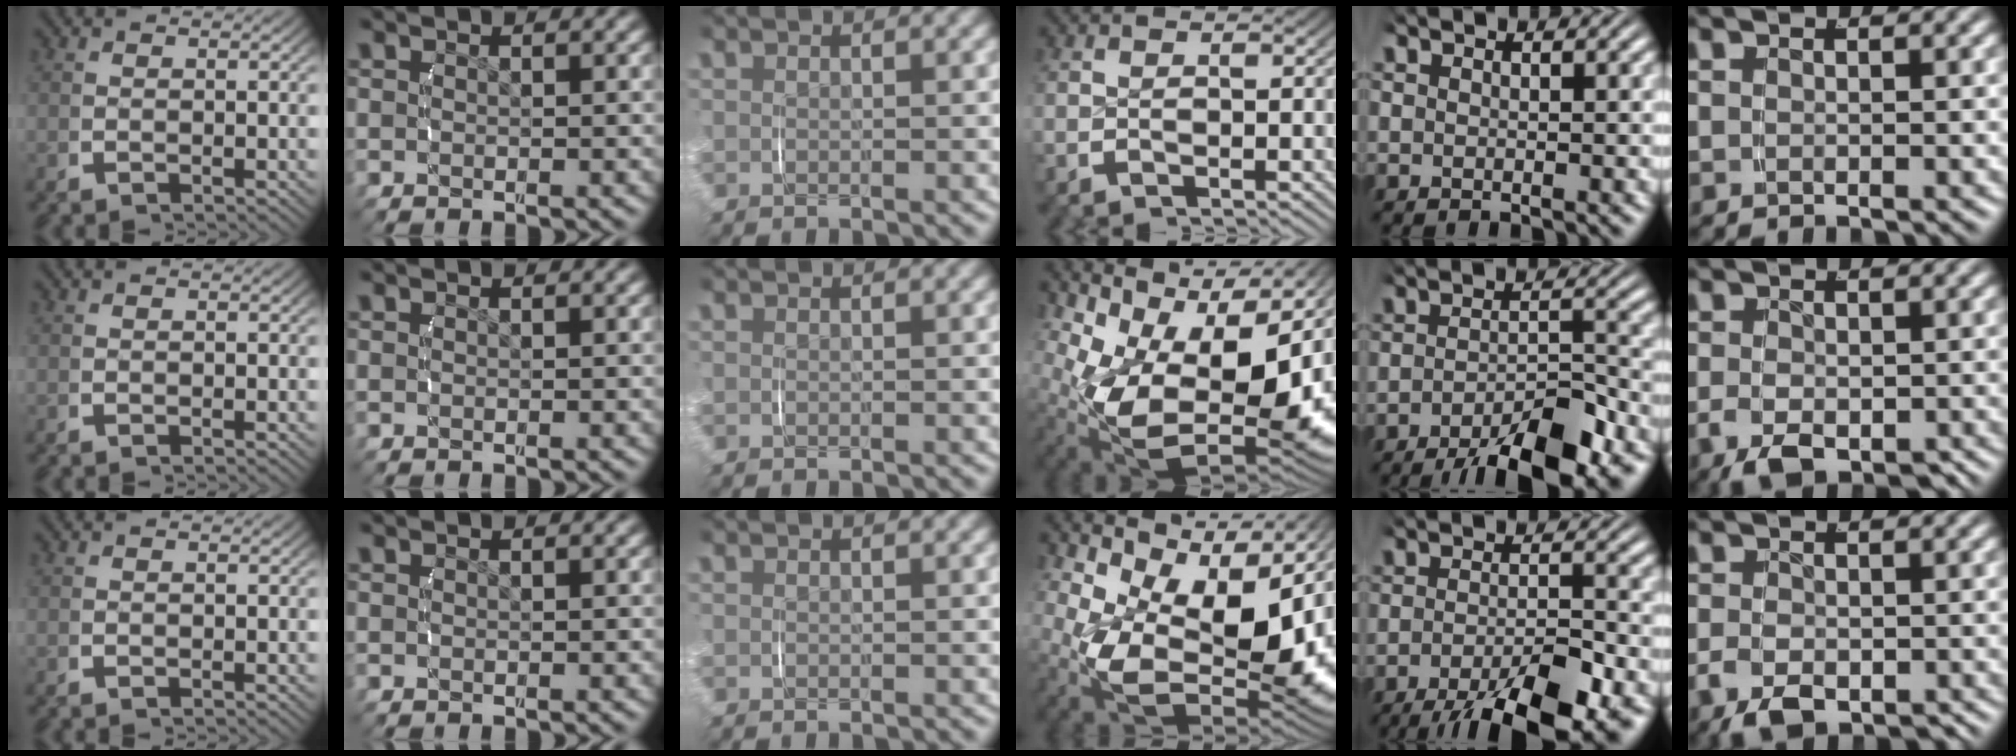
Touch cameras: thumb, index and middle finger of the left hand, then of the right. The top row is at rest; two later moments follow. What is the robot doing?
{"motion": "lift_and_place", "object": "ethernet cable"}